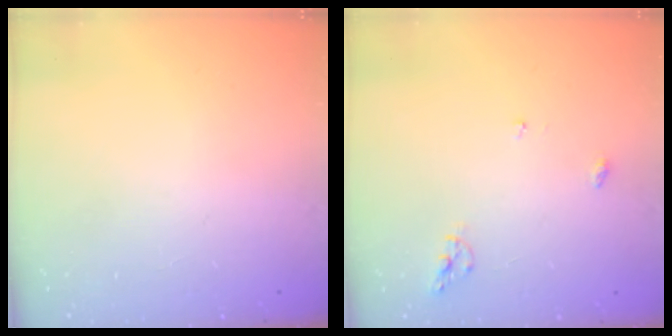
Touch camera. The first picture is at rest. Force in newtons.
{"total": 6.2, "press": 6.2, "slide": 0.1}